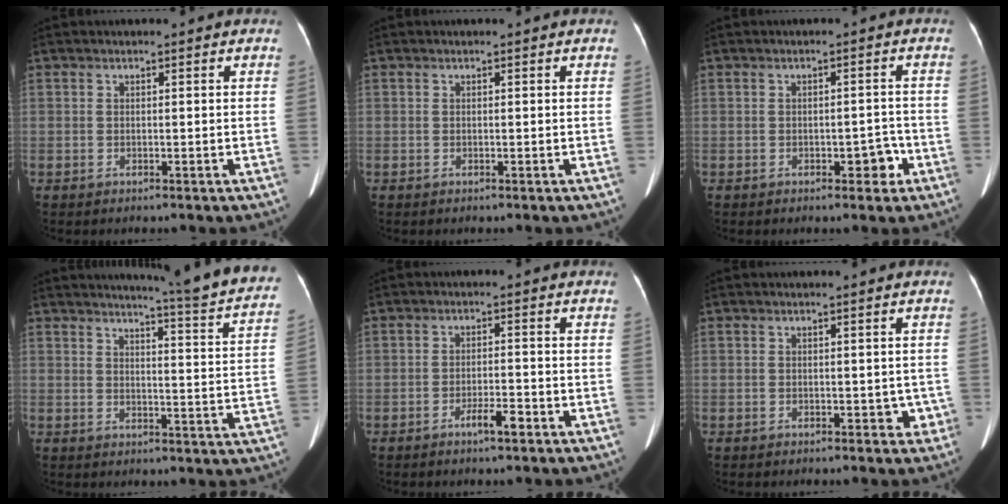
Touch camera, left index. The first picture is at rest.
{"total": 0.0}
{"total": 3.0, "force": [-1.5, 1.5, 2.1], "torque": [-0.019, 0.008, -0.017]}
{"total": 16.6, "force": [15.5, -1.0, 5.9], "torque": [-0.078, -0.095, 0.165]}
{"total": 3.1, "force": [-2.0, 0.4, 2.4], "torque": [-0.041, 0.000, -0.035]}
{"total": 1.8, "force": [-0.6, 1.4, 1.1], "torque": [-0.005, 0.008, -0.005]}